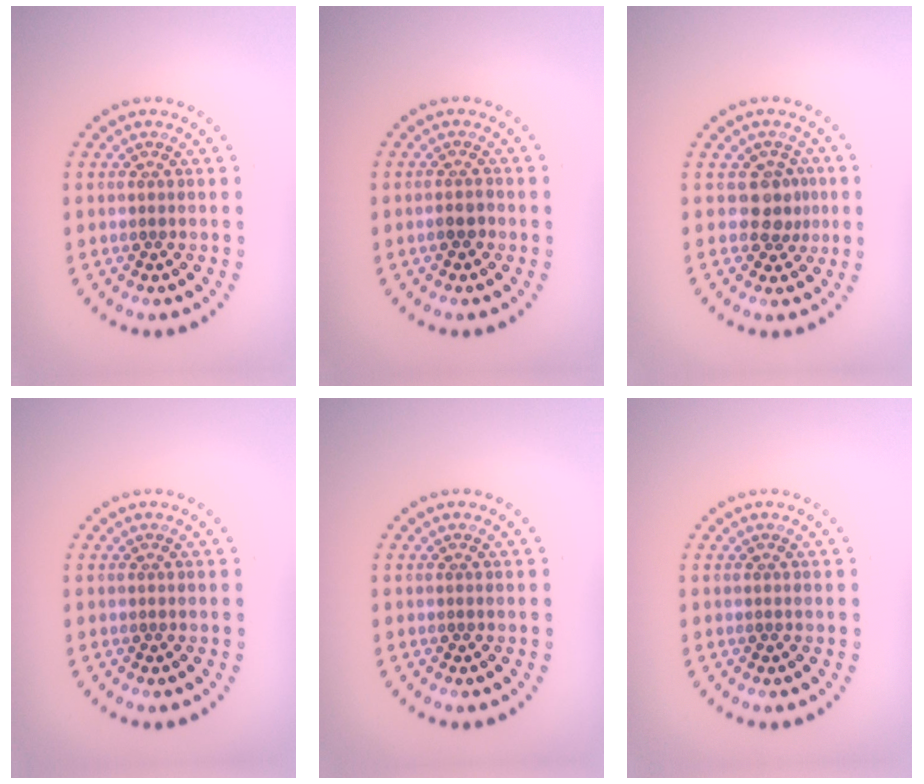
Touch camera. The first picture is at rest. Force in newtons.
{"total": 1.3, "press": 1.2, "slide": 0.5}
{"total": 2.2, "press": 1.8, "slide": 1.3}
{"total": 0.0}
{"total": 0.0}
{"total": 0.0}